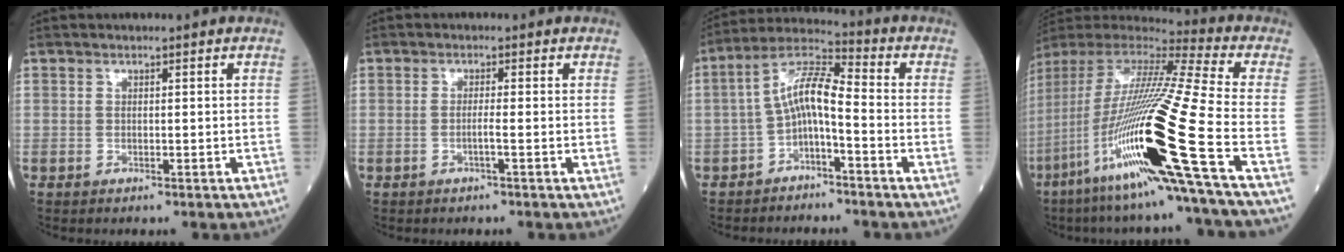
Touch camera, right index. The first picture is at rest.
{"total": 1.3, "force": [-0.5, -0.2, 1.2], "torque": [-0.023, 0.000, -0.012]}
{"total": 7.5, "force": [-1.9, 1.9, 7.0], "torque": [-0.135, 0.031, -0.040]}
{"total": 28.3, "force": [-10.3, -0.4, 26.4], "torque": [-0.502, -0.050, -0.198]}